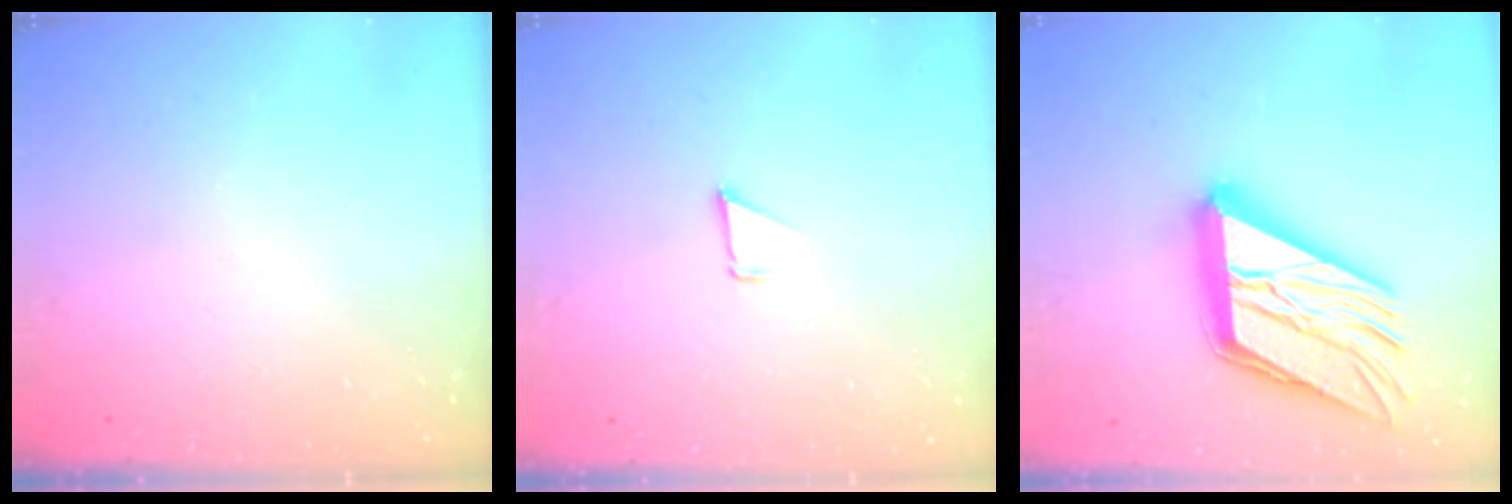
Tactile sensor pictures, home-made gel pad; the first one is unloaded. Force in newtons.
{"total": 0.9, "press": 0.9, "slide": 0.1}
{"total": 28.7, "press": 28.6, "slide": 3.0}